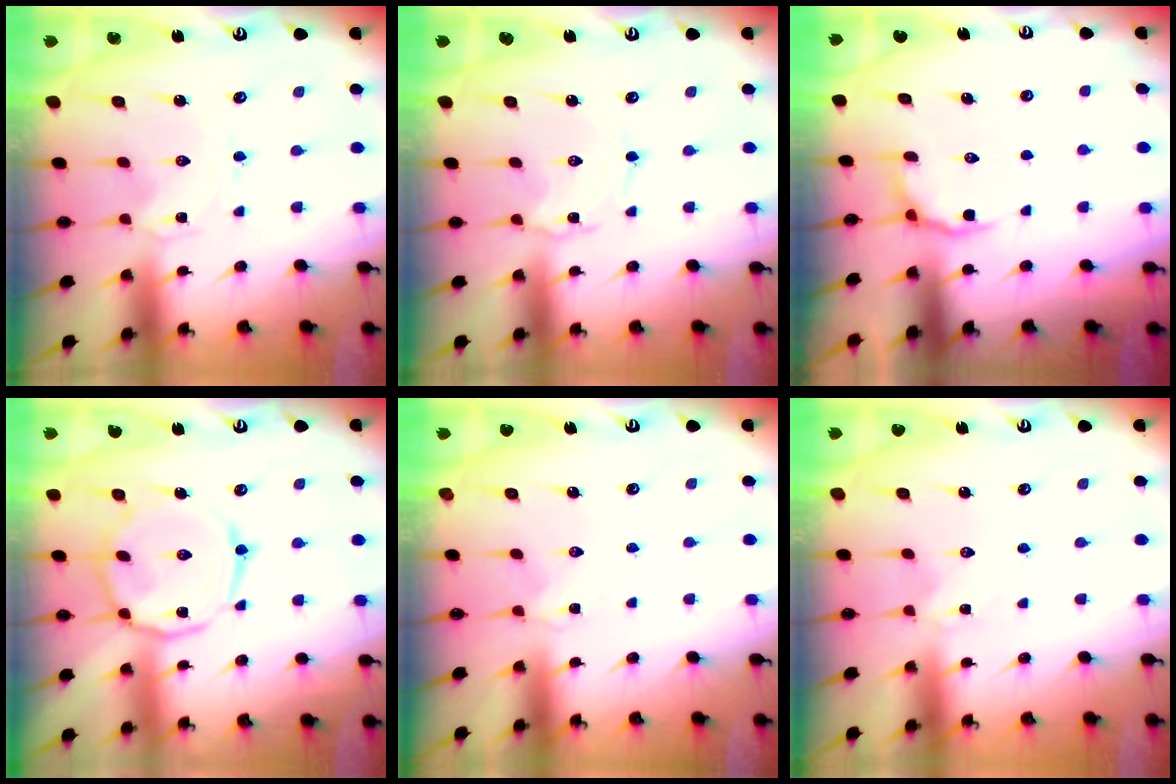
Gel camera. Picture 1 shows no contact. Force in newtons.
{"total": 1.7, "press": 1.7, "slide": 0.2}
{"total": 5.4, "press": 4.8, "slide": 2.4}
{"total": 12.4, "press": 12.4, "slide": 0.8}
{"total": 1.4, "press": 1.4, "slide": 0.2}
{"total": 0.0}